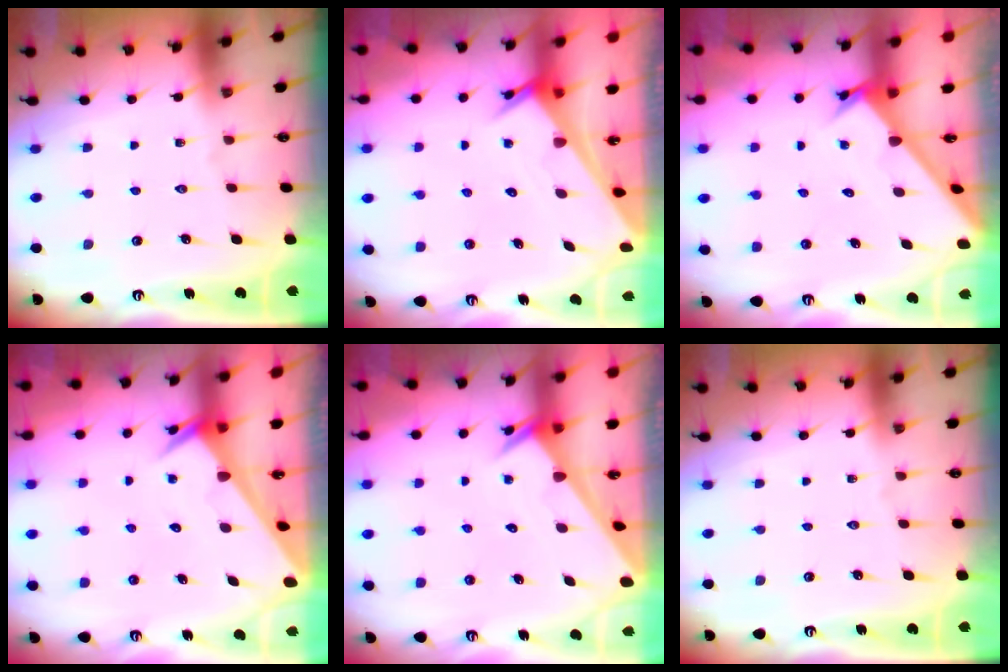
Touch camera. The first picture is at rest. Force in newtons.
{"total": 3.1, "press": 3.1, "slide": 0.3}
{"total": 2.6, "press": 2.6, "slide": 0.3}
{"total": 2.6, "press": 2.6, "slide": 0.1}
{"total": 2.3, "press": 2.3, "slide": 0.1}
{"total": 0.0}